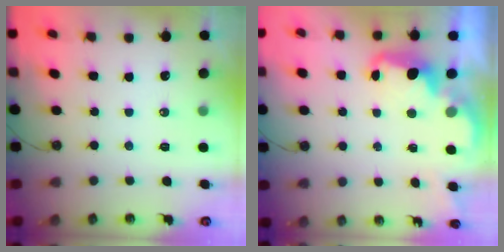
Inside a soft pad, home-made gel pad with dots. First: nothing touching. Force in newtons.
{"total": 2.6, "press": 2.5, "slide": 0.7}